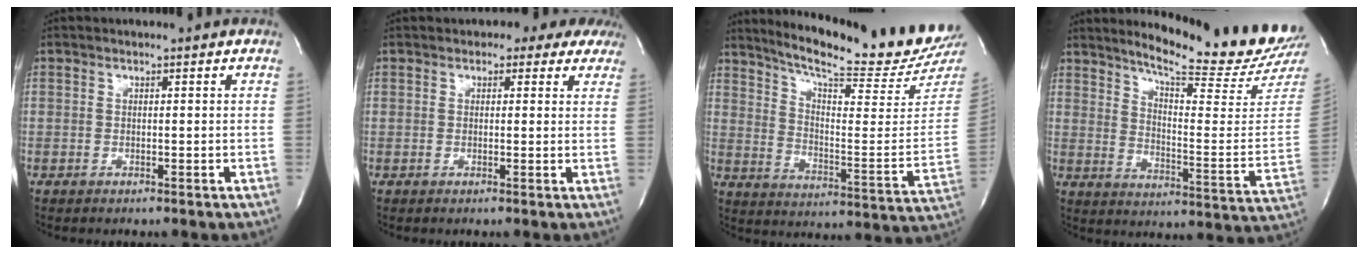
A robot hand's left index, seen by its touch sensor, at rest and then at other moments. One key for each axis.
{"total": 5.4, "fx": 4.4, "fy": 2.9, "fz": 1.2, "tx": 0.006, "ty": 0.001, "tz": 0.033}
{"total": 22.0, "fx": 20.3, "fy": 0.5, "fz": 8.5, "tx": -0.139, "ty": -0.092, "tz": 0.271}
{"total": 19.2, "fx": 17.9, "fy": -0.8, "fz": 6.7, "tx": -0.111, "ty": -0.115, "tz": 0.232}